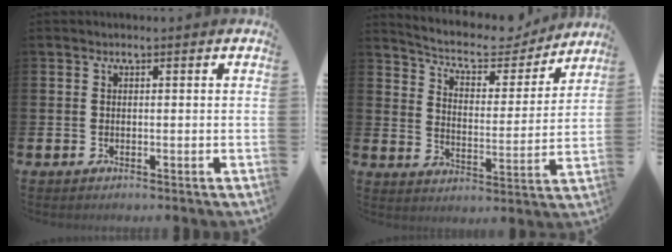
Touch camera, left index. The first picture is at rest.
{"total": 7.4, "force": [6.7, 2.5, 2.0], "torque": [-0.064, -0.049, 0.113]}